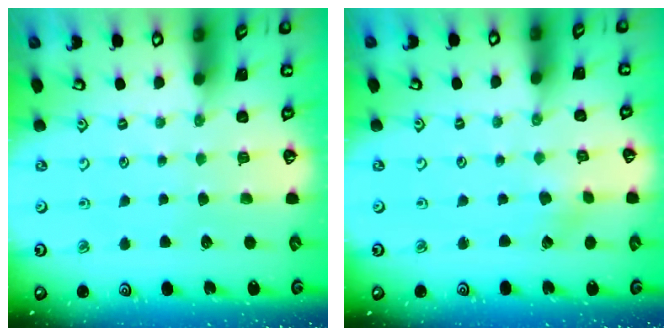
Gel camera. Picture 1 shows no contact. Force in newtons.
{"total": 0.5, "press": 0.5, "slide": 0.0}